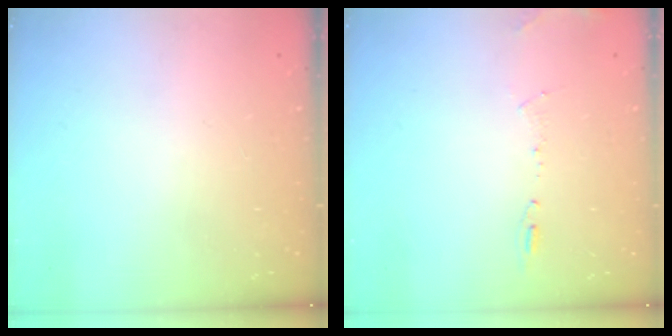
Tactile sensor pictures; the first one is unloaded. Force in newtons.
{"total": 8.2, "press": 7.9, "slide": 2.3}